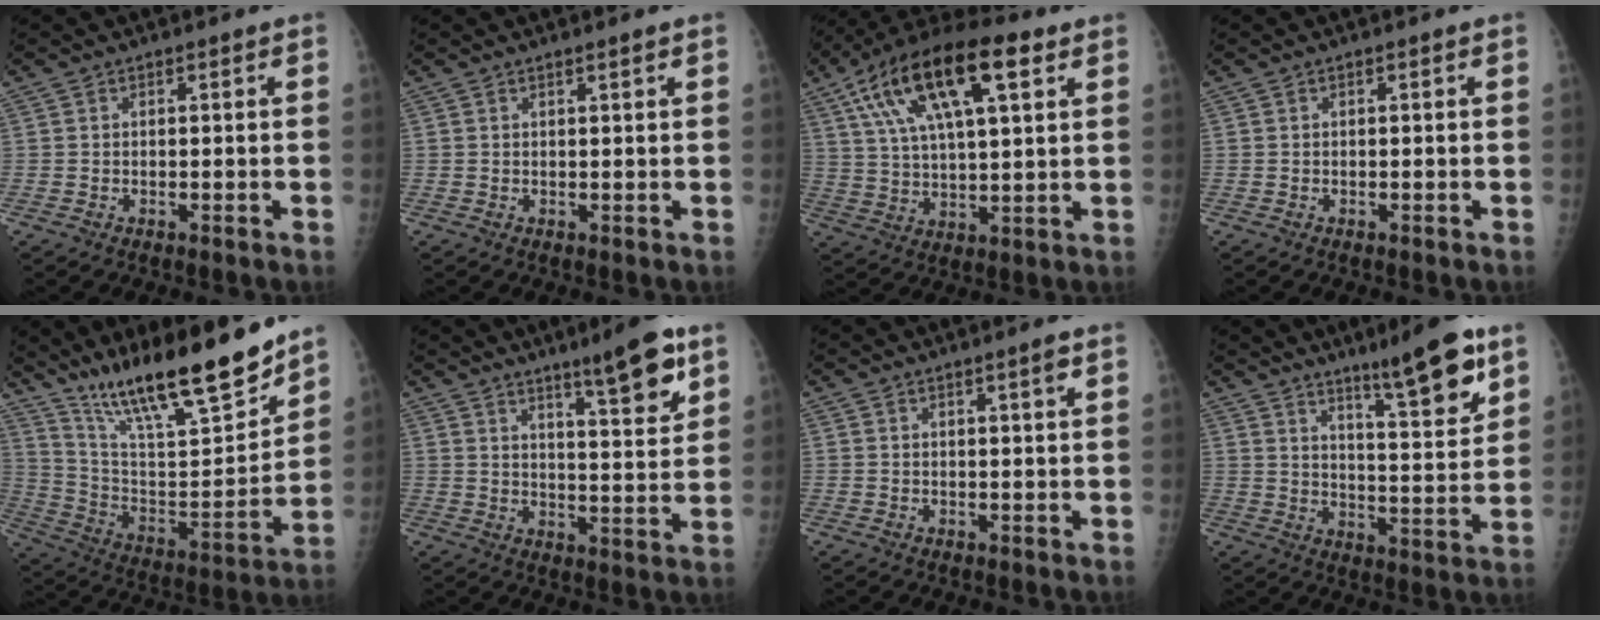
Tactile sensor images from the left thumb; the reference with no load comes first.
{"total": 0.9, "force": [0.6, -0.1, 0.7], "torque": [-0.011, -0.004, 0.012]}
{"total": 20.4, "force": [9.2, 7.7, 16.5], "torque": [-0.296, 0.006, 0.160]}
{"total": 0.0}
{"total": 24.3, "force": [18.5, 4.6, 15.0], "torque": [-0.228, -0.081, 0.321]}
{"total": 11.7, "force": [7.4, 1.9, 8.9], "torque": [-0.116, -0.044, 0.109]}
{"total": 1.9, "force": [1.1, -0.1, 1.6], "torque": [-0.024, -0.006, 0.017]}
{"total": 13.8, "force": [8.8, 2.1, 10.4], "torque": [-0.139, -0.057, 0.138]}